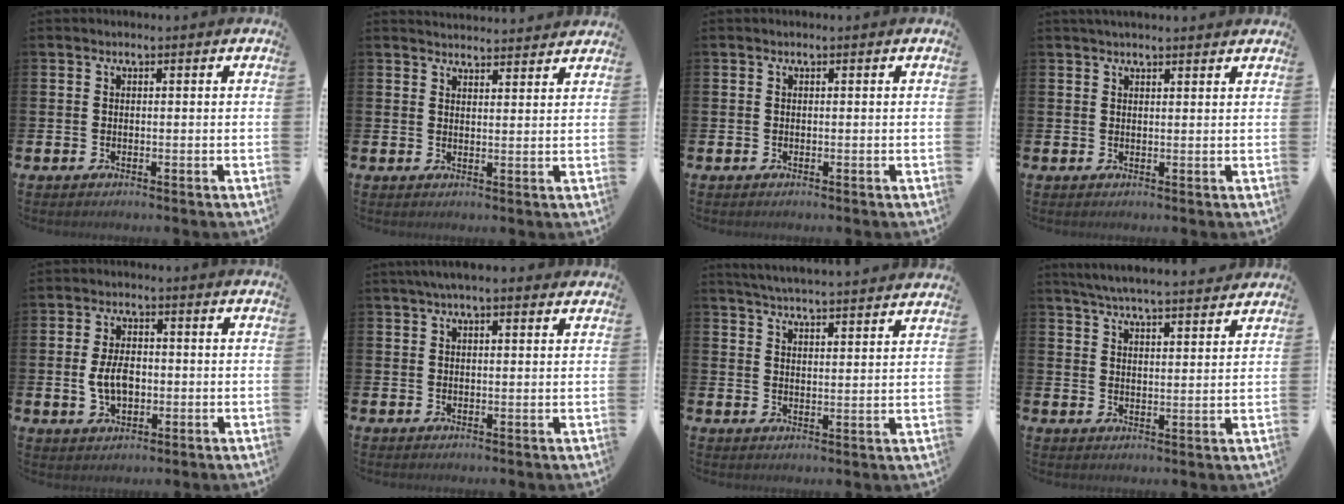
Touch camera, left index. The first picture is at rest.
{"total": 3.2, "force": [3.2, 0.3, -0.1], "torque": [-0.005, -0.019, 0.058]}
{"total": 0.0}
{"total": 1.9, "force": [1.8, 0.2, 0.5], "torque": [-0.011, 0.000, 0.033]}
{"total": 4.9, "force": [-0.3, 3.0, 3.8], "torque": [-0.065, 0.001, -0.011]}
{"total": 3.0, "force": [2.4, 0.6, 1.7], "torque": [-0.022, -0.005, 0.039]}
{"total": 5.1, "force": [5.1, -0.4, 0.5], "torque": [-0.029, -0.031, 0.091]}
{"total": 5.9, "force": [5.8, 0.0, 1.3], "torque": [-0.040, -0.030, 0.103]}